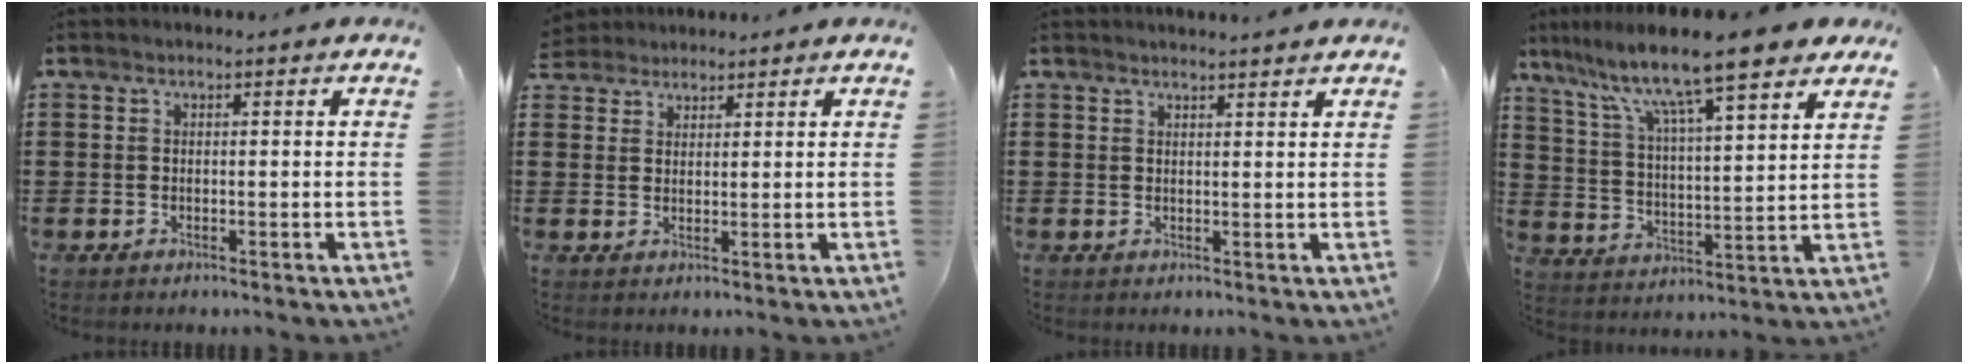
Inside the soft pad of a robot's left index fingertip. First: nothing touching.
{"total": 2.3, "force": [2.0, 1.1, -0.2], "torque": [-0.004, 0.006, 0.039]}
{"total": 1.7, "force": [1.6, -0.2, 0.4], "torque": [-0.009, 0.000, 0.031]}
{"total": 10.8, "force": [8.8, 1.1, 6.3], "torque": [-0.146, -0.048, 0.141]}